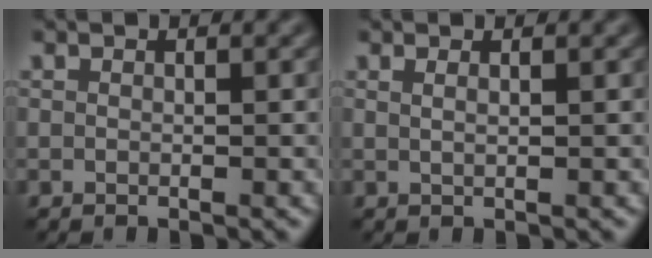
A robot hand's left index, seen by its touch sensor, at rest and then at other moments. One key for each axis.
{"total": 1.0, "fx": 0.5, "fy": 0.4, "fz": 0.8, "tx": -0.006, "ty": -0.004, "tz": 0.003}